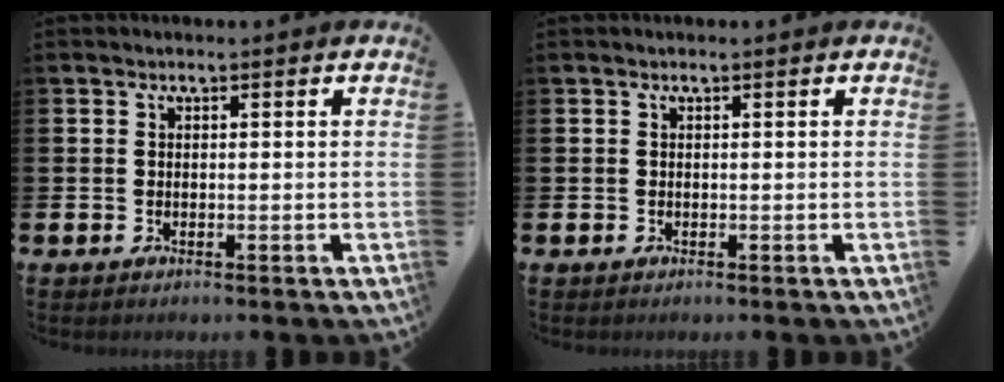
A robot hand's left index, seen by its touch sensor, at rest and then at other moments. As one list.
[{"total": 0.0}]